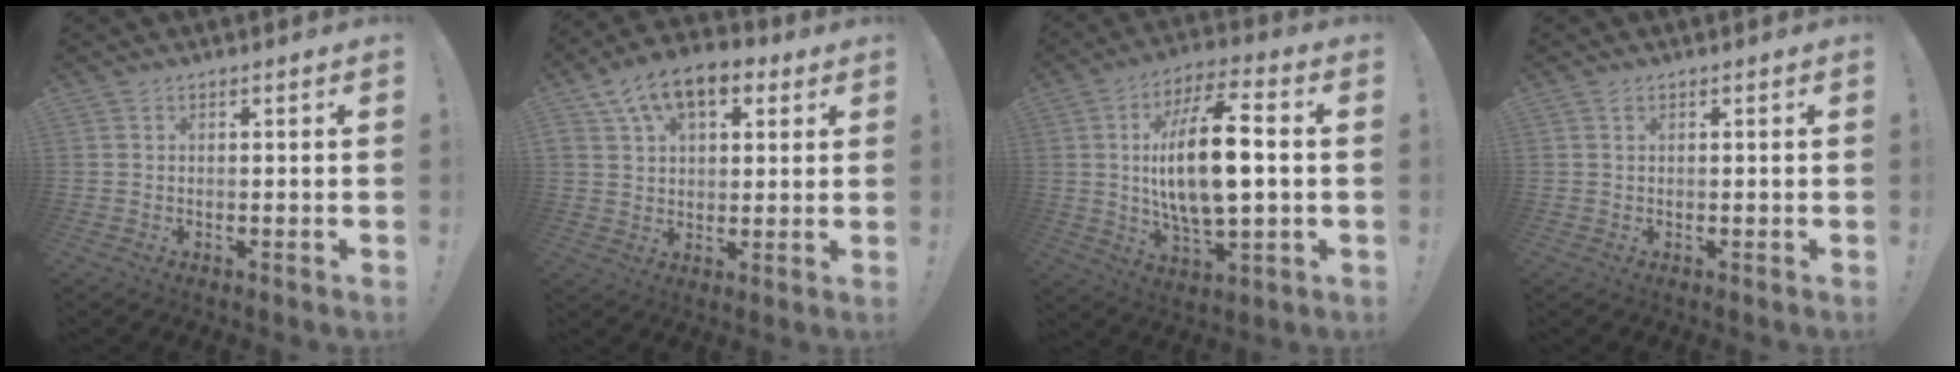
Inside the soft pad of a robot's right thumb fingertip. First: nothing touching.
{"total": 12.4, "force": [6.0, 7.6, 7.8], "torque": [-0.125, -0.017, 0.112]}
{"total": 18.8, "force": [0.8, 7.4, 17.3], "torque": [-0.315, 0.001, 0.002]}
{"total": 0.6, "force": [0.3, 0.4, 0.3], "torque": [0.001, -0.001, 0.004]}